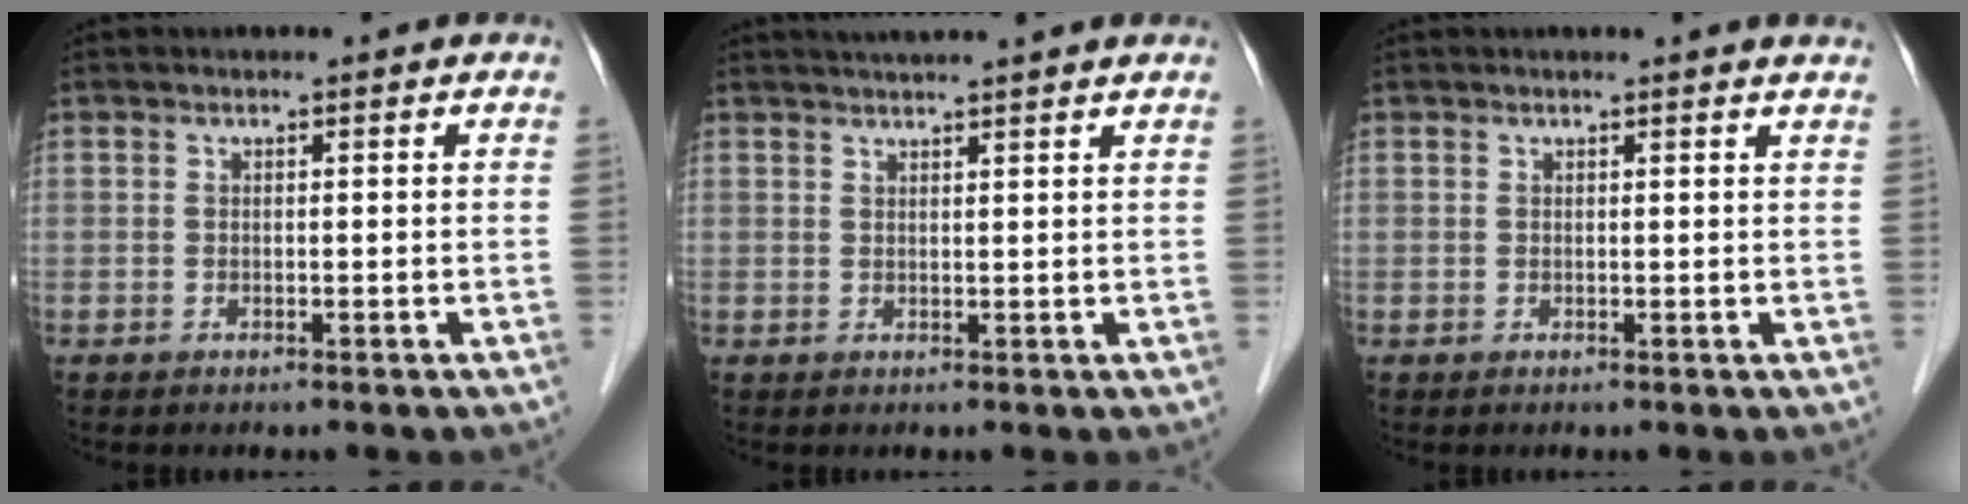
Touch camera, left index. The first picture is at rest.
{"total": 6.2, "force": [5.5, -0.7, 2.6], "torque": [-0.036, 0.030, 0.070]}
{"total": 3.5, "force": [3.3, -0.2, 1.1], "torque": [-0.014, 0.003, 0.025]}